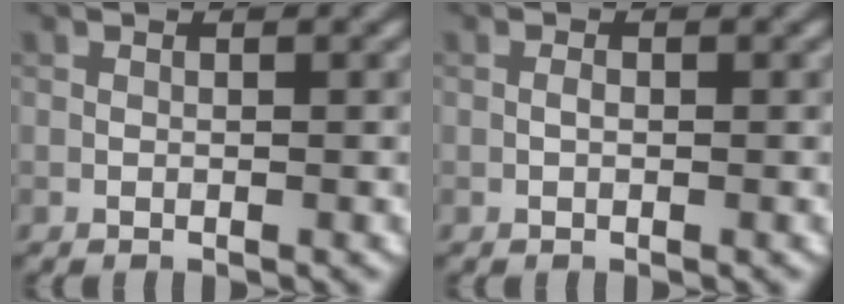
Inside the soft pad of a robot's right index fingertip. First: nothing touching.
{"total": 0.6, "force": [-0.1, 0.3, 0.5], "torque": [-0.011, 0.003, -0.003]}